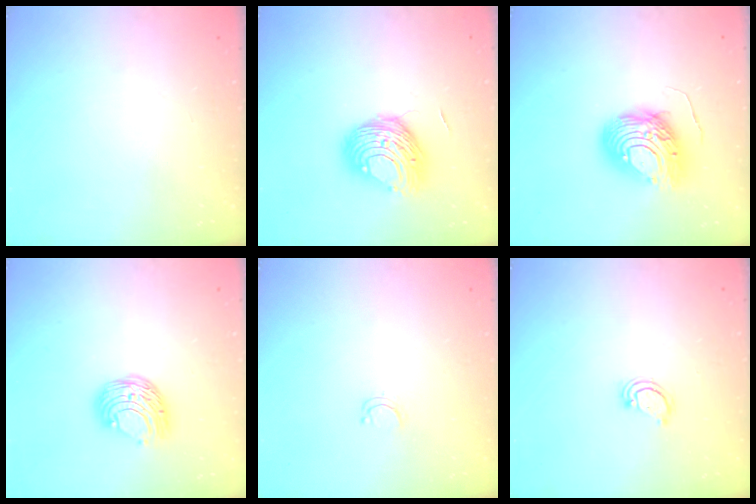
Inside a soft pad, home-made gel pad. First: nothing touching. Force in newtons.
{"total": 10.4, "press": 10.4, "slide": 0.2}
{"total": 12.3, "press": 12.3, "slide": 1.1}
{"total": 8.7, "press": 8.6, "slide": 0.6}
{"total": 2.4, "press": 2.4, "slide": 0.2}
{"total": 2.3, "press": 2.3, "slide": 0.3}